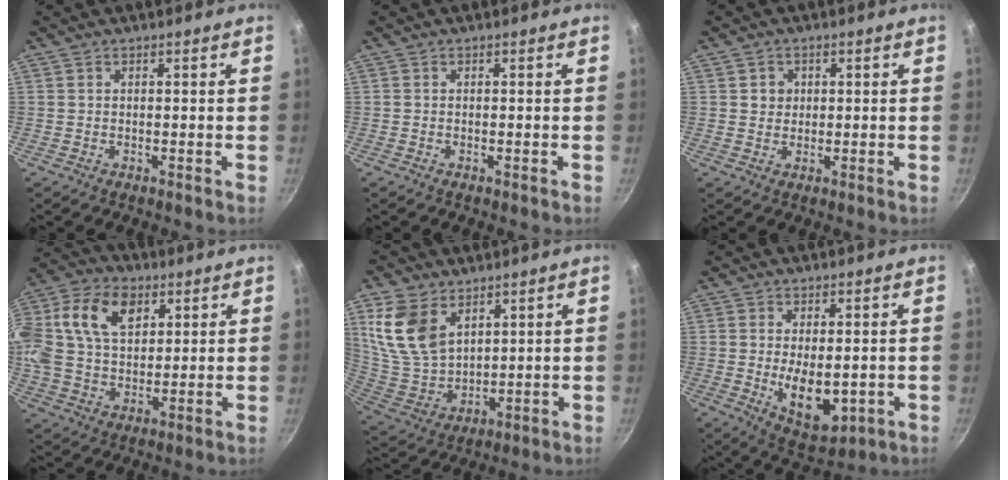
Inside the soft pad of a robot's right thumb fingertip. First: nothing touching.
{"total": 0.0}
{"total": 2.5, "force": [0.6, 2.3, 0.7], "torque": [0.001, 0.001, 0.007]}
{"total": 23.3, "force": [8.2, 15.8, 15.1], "torque": [-0.333, 0.030, 0.142]}
{"total": 14.2, "force": [6.6, 9.2, 8.5], "torque": [-0.156, -0.035, 0.146]}
{"total": 9.7, "force": [-0.9, 5.2, 8.1], "torque": [-0.116, -0.015, 0.007]}